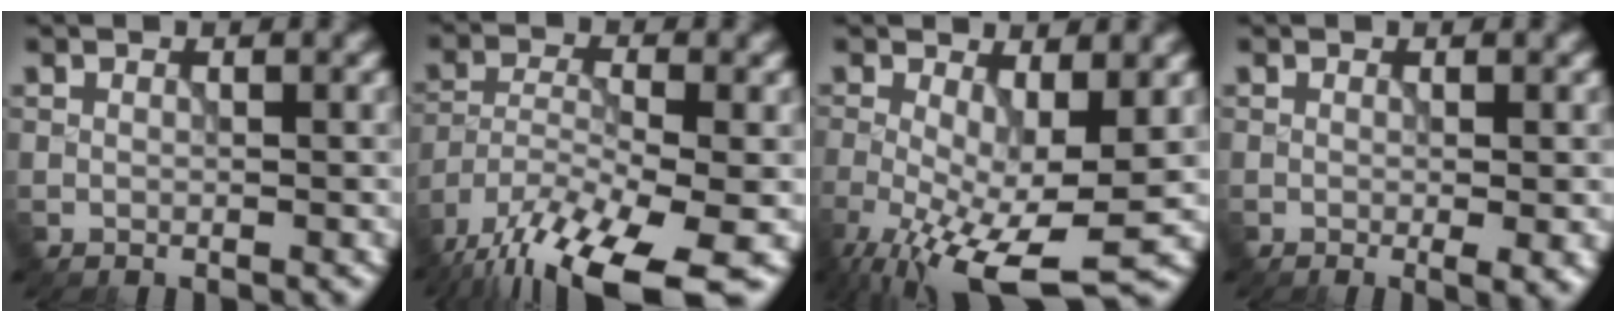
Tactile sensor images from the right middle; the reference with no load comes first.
{"total": 14.5, "force": [-10.9, 4.1, 8.7], "torque": [-0.181, -0.042, -0.171]}
{"total": 10.6, "force": [-3.9, 3.8, 9.1], "torque": [-0.182, -0.027, -0.059]}
{"total": 2.2, "force": [-0.4, 0.4, 2.1], "torque": [-0.027, -0.008, -0.006]}